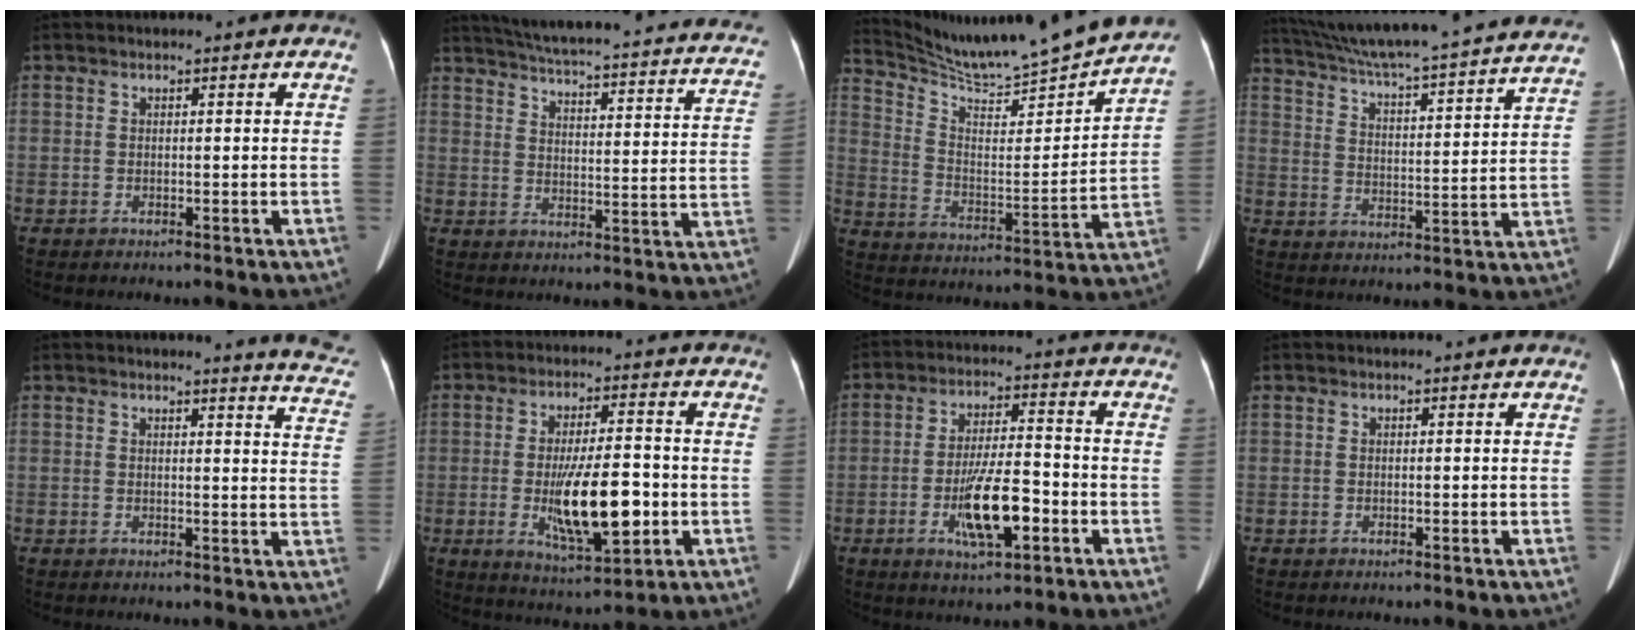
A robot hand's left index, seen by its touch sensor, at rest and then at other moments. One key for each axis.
{"total": 26.8, "fx": 22.3, "fy": 4.1, "fz": 14.2, "tx": -0.209, "ty": -0.036, "tz": 0.260}
{"total": 16.6, "fx": 15.7, "fy": -1.6, "fz": 4.9, "tx": -0.098, "ty": -0.041, "tz": 0.251}
{"total": 29.8, "fx": 27.1, "fy": 0.6, "fz": 12.3, "tx": -0.208, "ty": -0.039, "tz": 0.359}
{"total": 8.6, "fx": 8.3, "fy": -0.2, "fz": 1.9, "tx": -0.005, "ty": -0.071, "tz": 0.059}
{"total": 12.0, "fx": -2.3, "fy": 3.1, "fz": 11.4, "tx": -0.204, "ty": -0.009, "tz": -0.029}
{"total": 9.7, "fx": -3.4, "fy": 2.3, "fz": 8.8, "tx": -0.166, "ty": -0.002, "tz": -0.056}
{"total": 0.0}